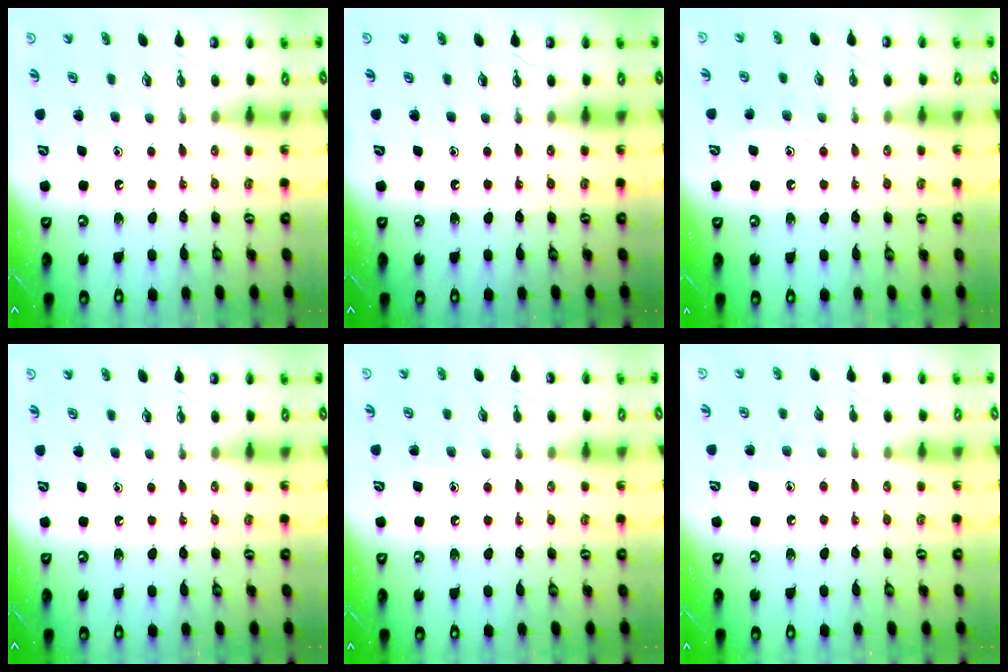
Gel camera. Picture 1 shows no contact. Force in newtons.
{"total": 0.0}
{"total": 6.9, "press": 6.9, "slide": 0.2}
{"total": 0.0}
{"total": 5.6, "press": 5.6, "slide": 0.4}
{"total": 5.1, "press": 5.1, "slide": 0.5}